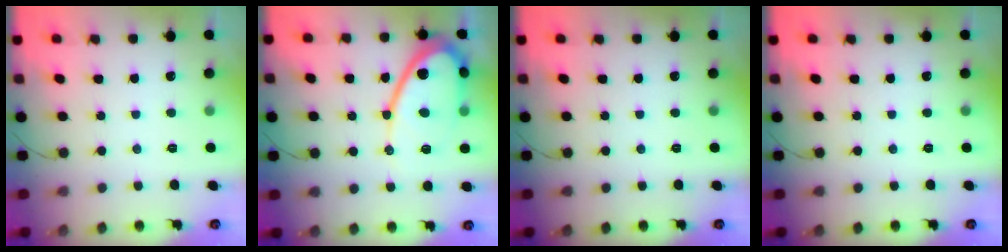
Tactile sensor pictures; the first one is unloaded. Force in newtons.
{"total": 15.0, "press": 14.9, "slide": 1.3}
{"total": 0.0}
{"total": 0.0}